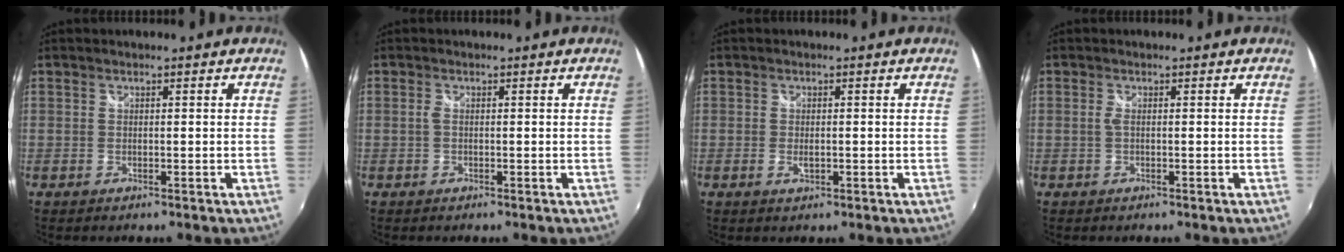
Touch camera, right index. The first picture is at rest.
{"total": 0.8, "force": [-0.1, 0.3, 0.8], "torque": [-0.015, 0.001, -0.004]}
{"total": 1.4, "force": [-0.4, 0.6, 1.2], "torque": [-0.024, -0.002, -0.007]}
{"total": 0.8, "force": [-0.1, 0.0, 0.8], "torque": [-0.018, 0.001, -0.003]}